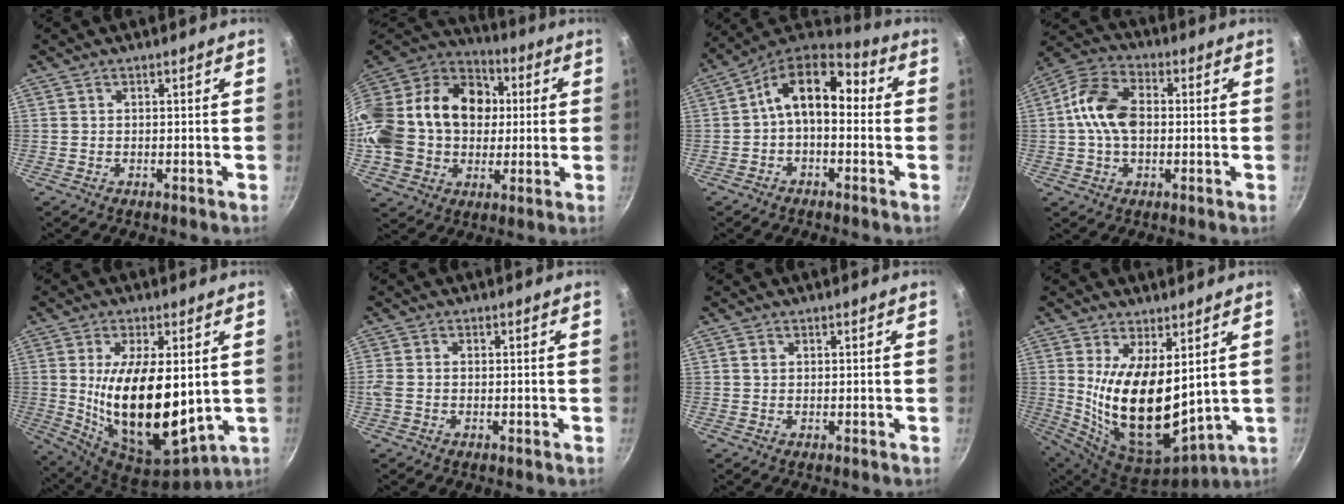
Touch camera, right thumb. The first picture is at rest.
{"total": 29.7, "force": [1.6, 23.3, 18.3], "torque": [-0.355, 0.053, 0.032]}
{"total": 13.0, "force": [0.7, 8.1, 10.1], "torque": [-0.145, 0.041, -0.009]}
{"total": 12.0, "force": [0.4, 7.9, 9.0], "torque": [-0.155, 0.027, -0.009]}
{"total": 20.1, "force": [0.9, 9.4, 17.7], "torque": [-0.300, -0.031, 0.033]}
{"total": 2.6, "force": [-0.2, 1.8, 1.9], "torque": [-0.042, 0.003, -0.009]}
{"total": 1.0, "force": [0.4, 0.8, 0.4], "torque": [-0.008, 0.001, 0.006]}
{"total": 18.1, "force": [3.4, 9.1, 15.3], "torque": [-0.264, -0.054, 0.082]}